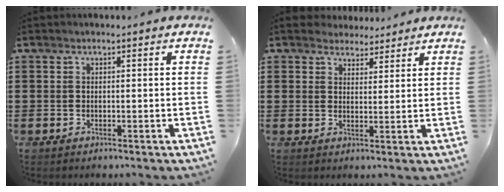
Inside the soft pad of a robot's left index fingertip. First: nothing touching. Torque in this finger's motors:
{"motor_torque": [2.14, 0.00, 0.25, 0.00]}